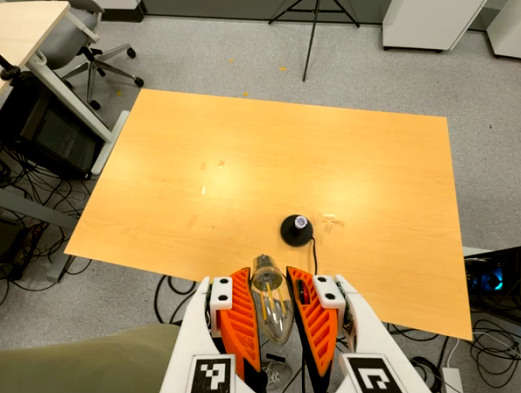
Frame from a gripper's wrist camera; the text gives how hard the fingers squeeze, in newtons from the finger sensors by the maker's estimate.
{"total": 21.3, "left": 22.5, "right": 20.1}